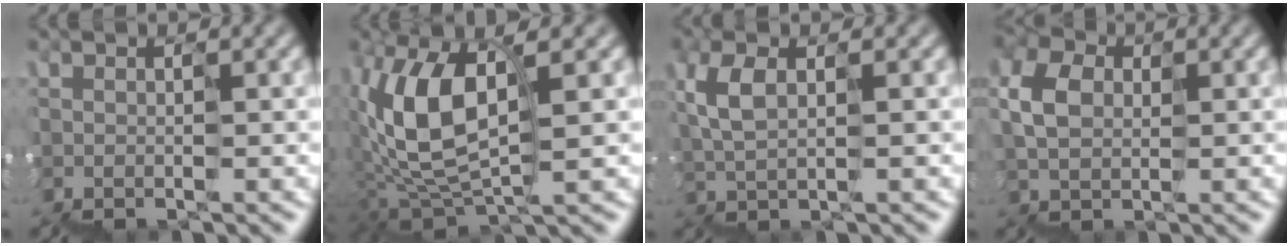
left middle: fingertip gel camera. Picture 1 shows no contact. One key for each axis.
{"total": 6.7, "fx": 1.9, "fy": 3.4, "fz": 5.5, "tx": -0.146, "ty": 0.019, "tz": 0.032}
{"total": 2.2, "fx": 1.3, "fy": 0.7, "fz": 1.7, "tx": -0.067, "ty": 0.017, "tz": 0.024}
{"total": 2.0, "fx": 1.0, "fy": 1.7, "fz": 0.5, "tx": -0.037, "ty": 0.022, "tz": 0.012}